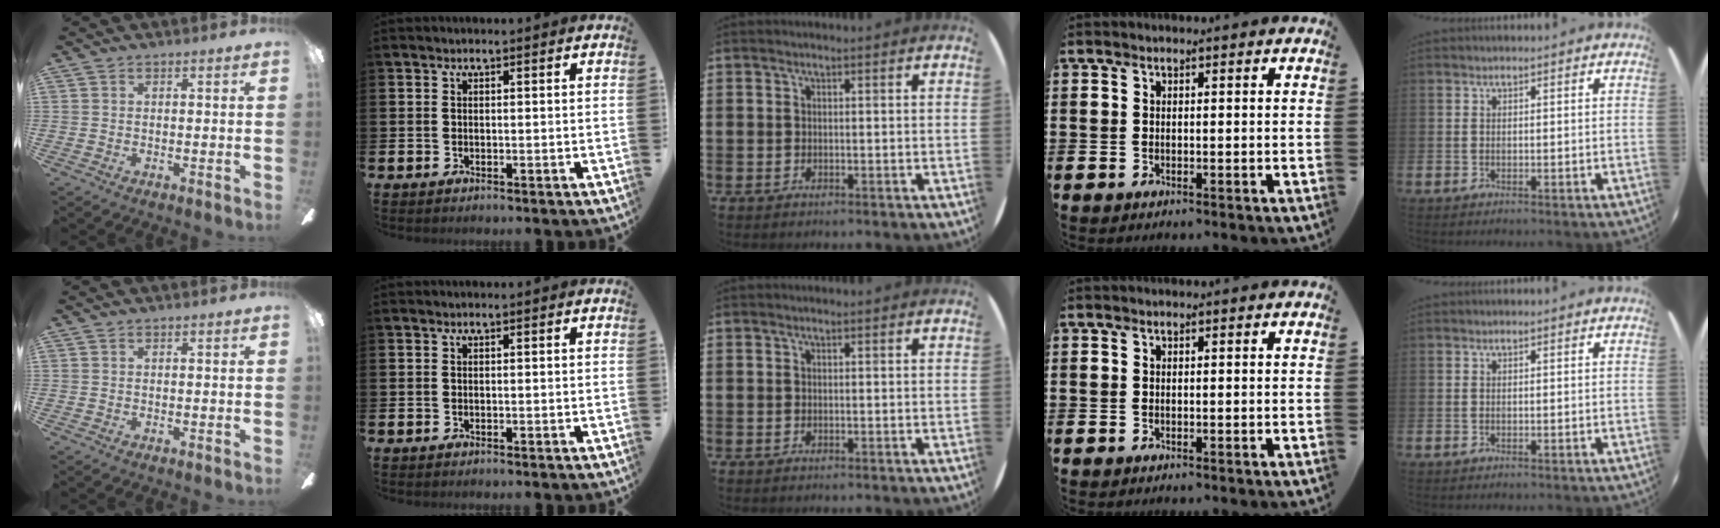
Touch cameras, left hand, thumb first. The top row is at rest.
{}